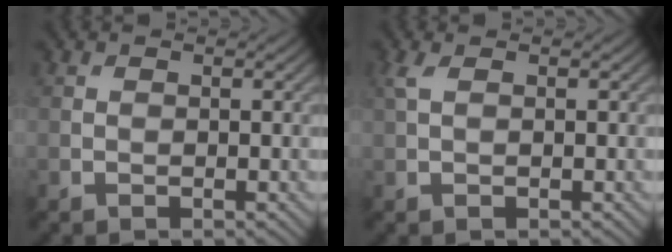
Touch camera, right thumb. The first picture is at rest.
{"total": 1.4, "force": [0.6, 0.4, 1.2], "torque": [-0.036, 0.006, 0.012]}